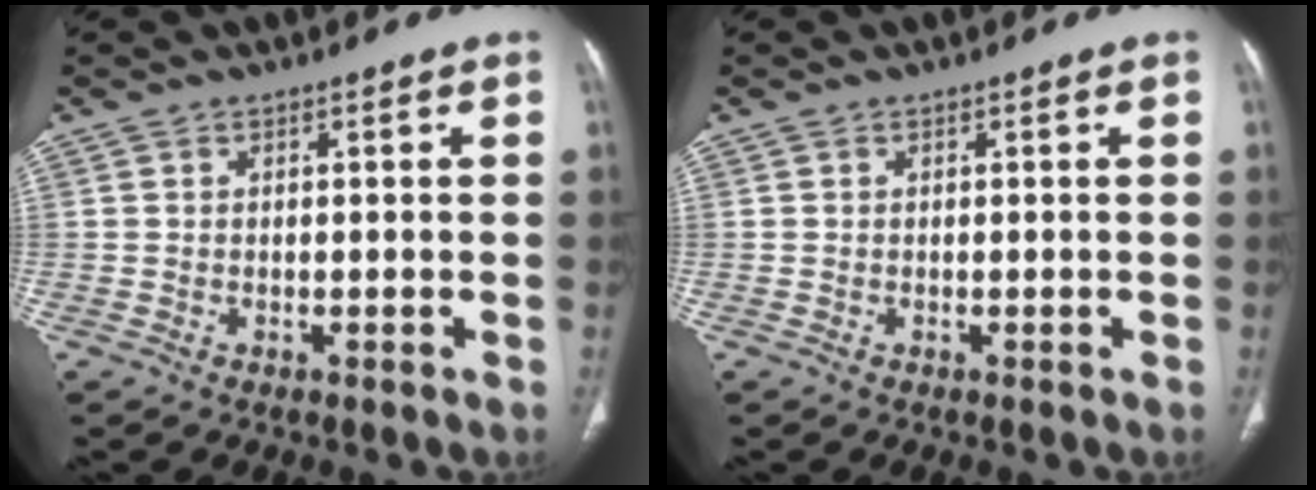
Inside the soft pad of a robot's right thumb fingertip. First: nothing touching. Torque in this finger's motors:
{"motor_torque": [0.01, 0.00, 0.41, -0.24, 0.02]}